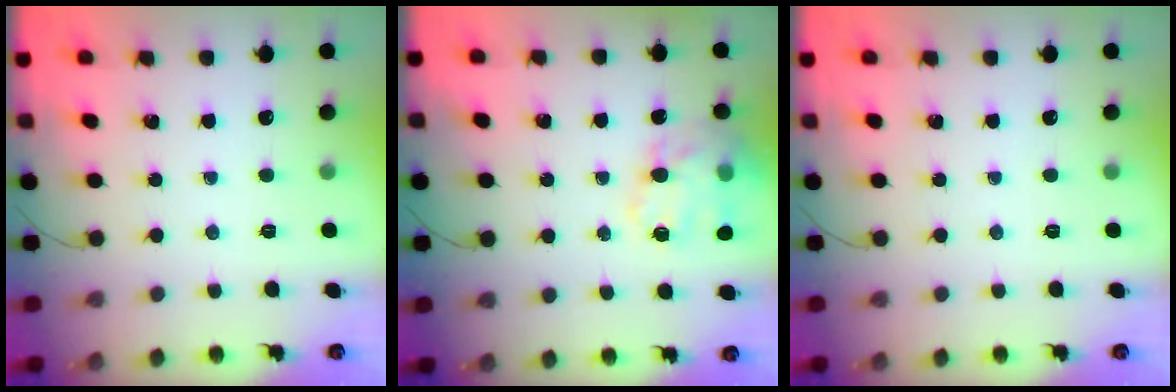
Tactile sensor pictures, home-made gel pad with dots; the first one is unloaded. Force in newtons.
{"total": 18.7, "press": 18.4, "slide": 3.2}
{"total": 0.0}